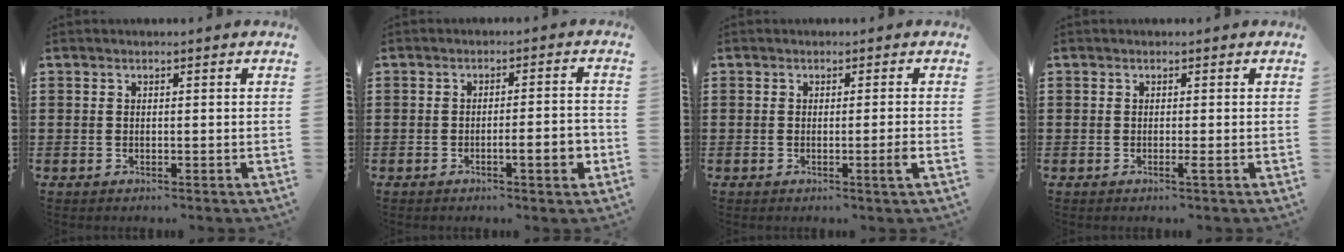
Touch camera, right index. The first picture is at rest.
{"total": 4.9, "force": [-1.5, 0.6, 4.6], "torque": [-0.067, -0.008, -0.026]}
{"total": 2.4, "force": [-0.6, -0.6, 2.2], "torque": [-0.036, -0.011, -0.012]}
{"total": 0.9, "force": [-0.3, -0.2, 0.9], "torque": [-0.016, -0.006, -0.005]}